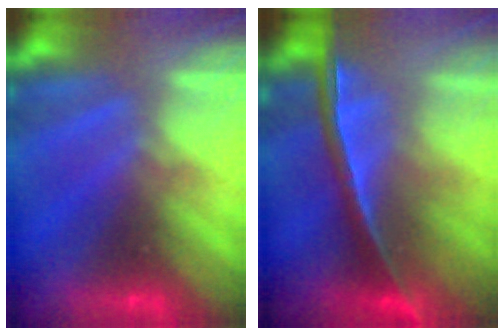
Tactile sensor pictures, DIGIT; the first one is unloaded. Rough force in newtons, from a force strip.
{"total": 1.5}